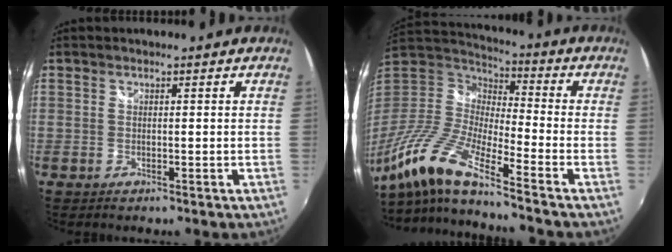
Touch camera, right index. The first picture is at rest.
{"total": 18.4, "force": [-13.0, 2.4, 12.8], "torque": [-0.254, -0.036, -0.265]}